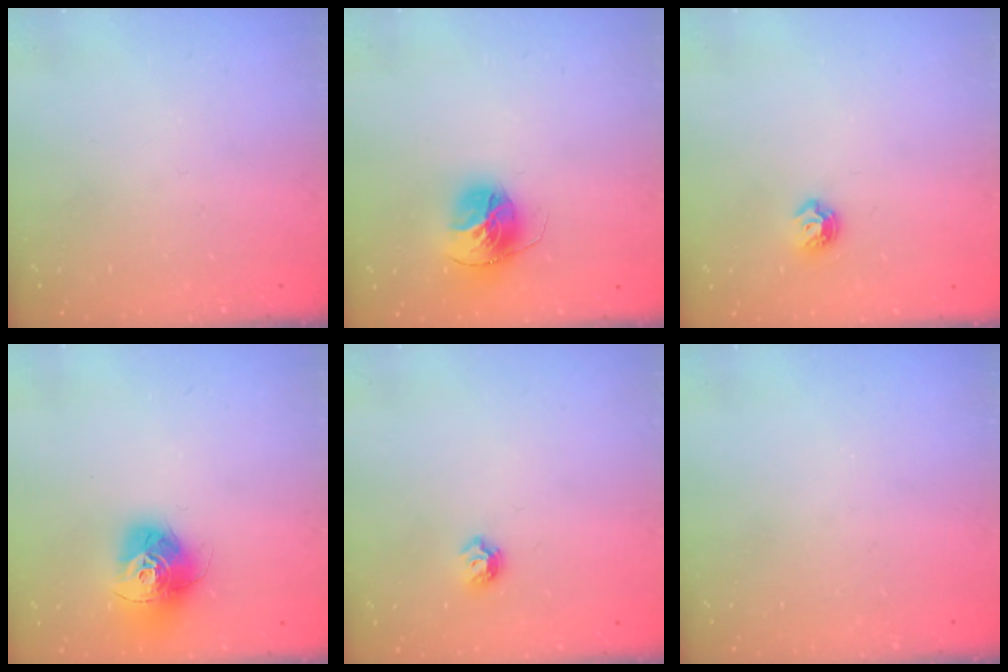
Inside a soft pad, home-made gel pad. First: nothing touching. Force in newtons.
{"total": 14.3, "press": 14.3, "slide": 1.5}
{"total": 5.2, "press": 5.1, "slide": 0.8}
{"total": 14.1, "press": 14.1, "slide": 1.3}
{"total": 5.5, "press": 5.5, "slide": 0.8}
{"total": 0.0}